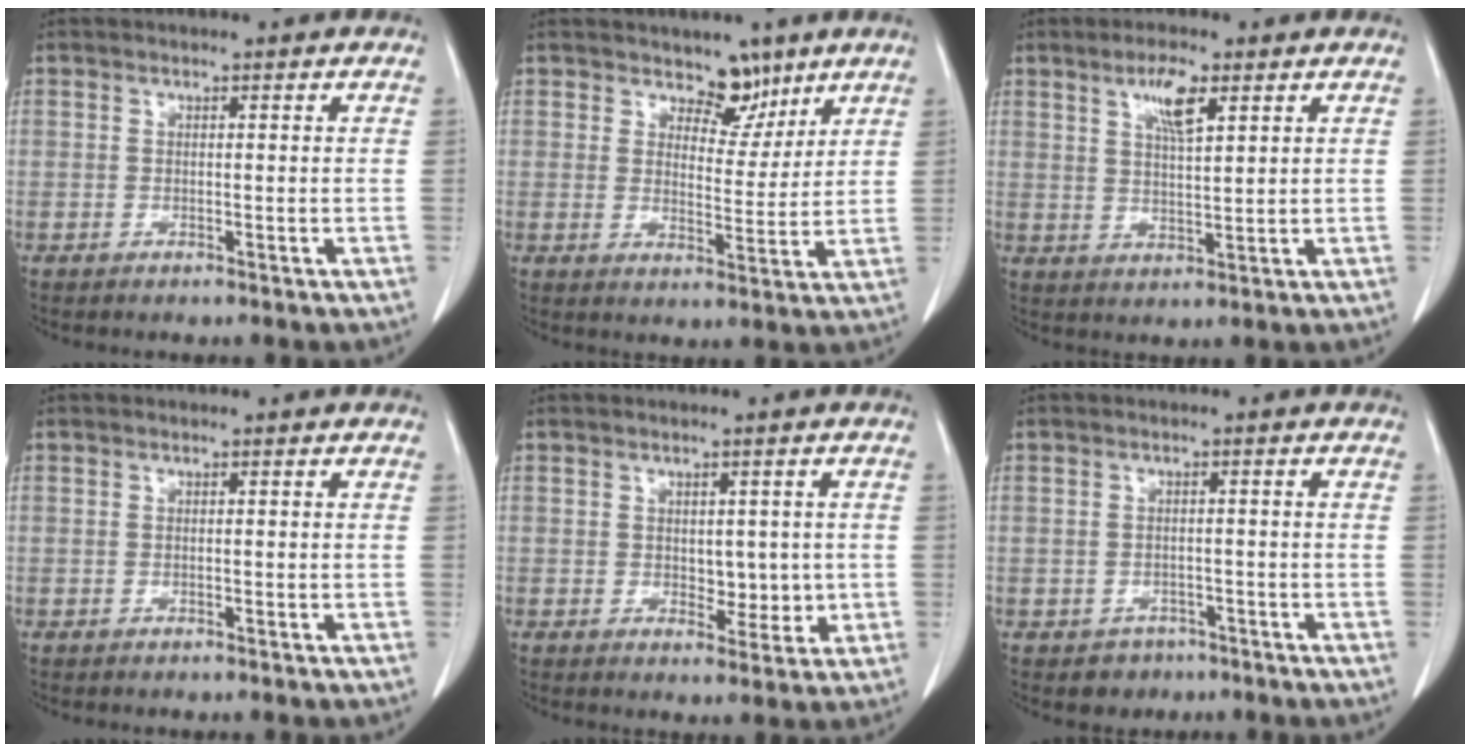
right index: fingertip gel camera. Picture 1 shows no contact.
{"total": 6.4, "force": [4.6, 3.6, 2.7], "torque": [-0.032, -0.004, 0.078]}
{"total": 5.7, "force": [2.9, 1.4, 4.7], "torque": [-0.088, 0.001, 0.054]}
{"total": 0.0}
{"total": 4.9, "force": [0.0, 3.0, 3.9], "torque": [-0.051, 0.003, 0.013]}
{"total": 3.3, "force": [-1.9, 2.7, 0.5], "torque": [-0.006, 0.009, -0.021]}